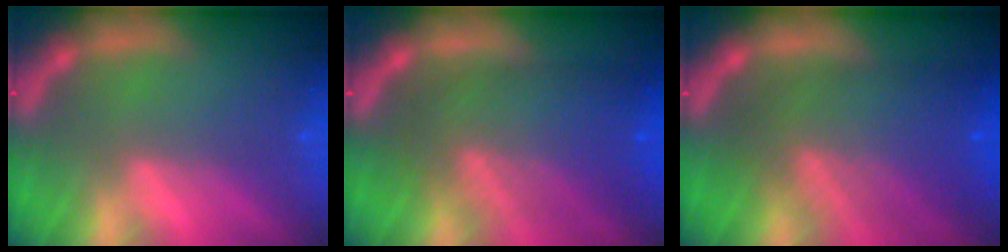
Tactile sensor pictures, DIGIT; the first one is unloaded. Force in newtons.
{"total": 8.6}
{"total": 8.5}